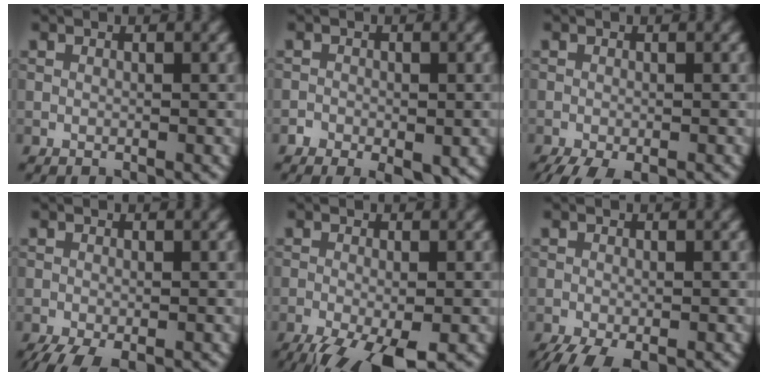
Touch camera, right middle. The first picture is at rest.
{"total": 4.1, "force": [-2.4, 2.4, 2.3], "torque": [-0.026, 0.001, -0.032]}
{"total": 3.9, "force": [-3.0, 0.9, 2.3], "torque": [-0.033, -0.006, -0.047]}
{"total": 3.5, "force": [-2.5, 1.0, 2.3], "torque": [-0.039, -0.010, -0.045]}
{"total": 7.1, "force": [-4.5, 1.8, 5.2], "torque": [-0.090, -0.019, -0.080]}
{"total": 3.9, "force": [-2.9, 1.1, 2.4], "torque": [-0.038, -0.009, -0.050]}